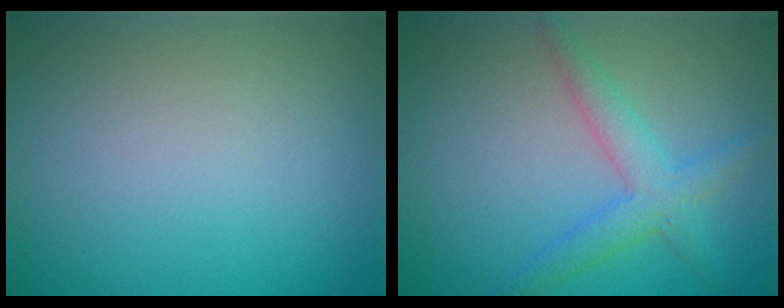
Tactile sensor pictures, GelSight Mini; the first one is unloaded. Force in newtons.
{"total": 3.2, "press": 3.1, "slide": 0.2}